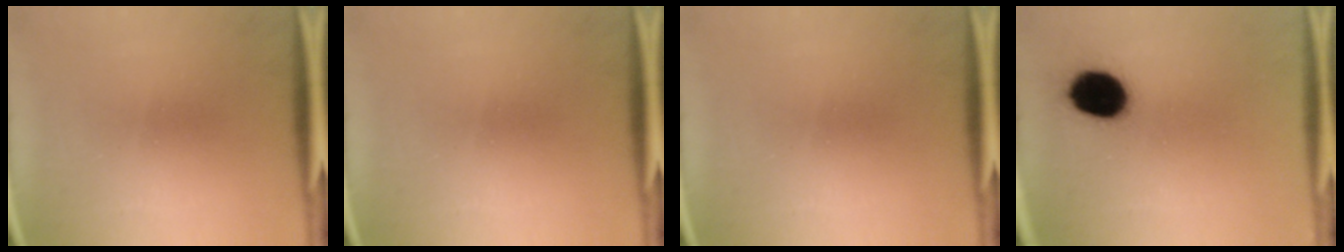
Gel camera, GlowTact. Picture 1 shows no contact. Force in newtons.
{"total": 0.0}
{"total": 0.0}
{"total": 13.1}